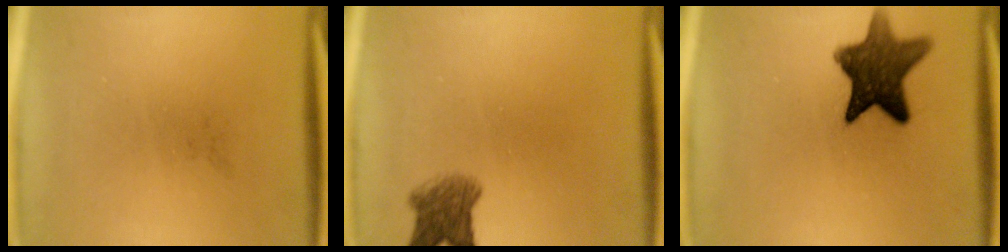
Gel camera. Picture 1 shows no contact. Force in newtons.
{"total": 4.5}
{"total": 11.5}